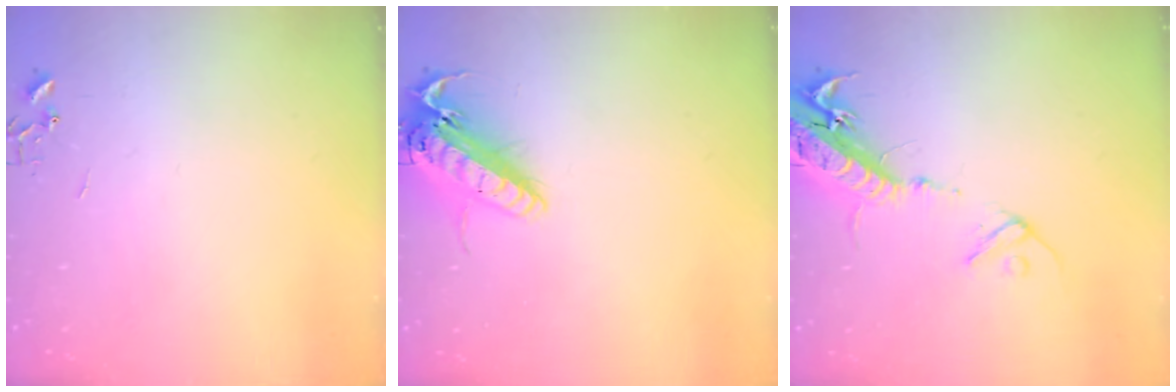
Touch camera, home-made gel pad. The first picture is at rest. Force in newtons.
{"total": 17.8, "press": 17.5, "slide": 3.3}
{"total": 18.2, "press": 17.7, "slide": 4.1}